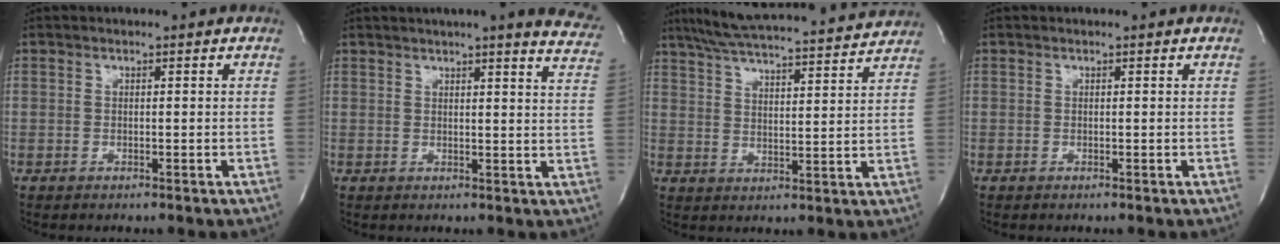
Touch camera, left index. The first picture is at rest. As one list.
[{"total": 13.5, "force": [12.0, 0.7, 6.3], "torque": [-0.072, -0.040, 0.119]}, {"total": 21.7, "force": [19.9, 1.9, 8.4], "torque": [-0.144, 0.009, 0.273]}, {"total": 0.0}]